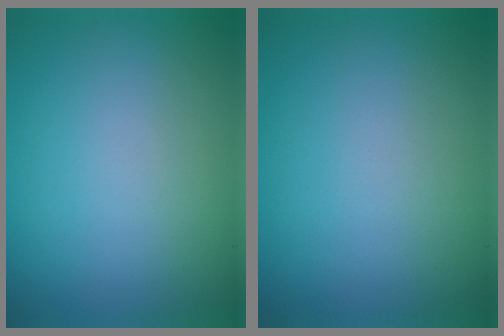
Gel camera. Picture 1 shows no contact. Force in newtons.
{"total": 0.0}